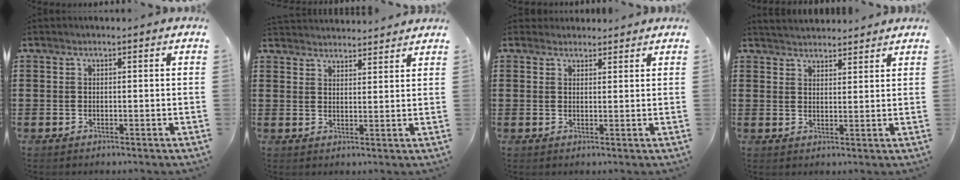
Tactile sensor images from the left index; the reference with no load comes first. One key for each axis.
{"total": 3.0, "fx": 3.0, "fy": 0.1, "fz": -0.3, "tx": -0.004, "ty": -0.012, "tz": 0.057}
{"total": 2.1, "fx": 1.9, "fy": 0.8, "fz": -0.1, "tx": -0.004, "ty": 0.004, "tz": 0.038}
{"total": 2.7, "fx": 2.7, "fy": 0.1, "fz": -0.3, "tx": -0.003, "ty": -0.006, "tz": 0.052}